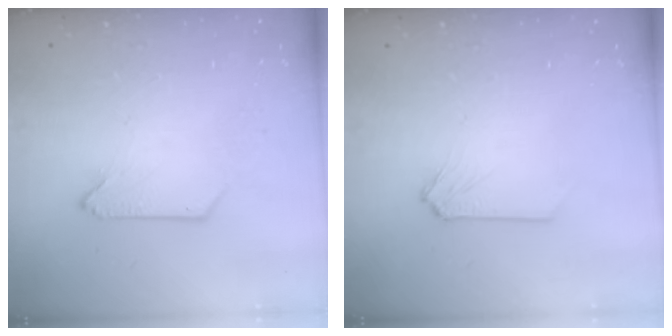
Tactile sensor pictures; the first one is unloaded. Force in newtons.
{"total": 0.0}